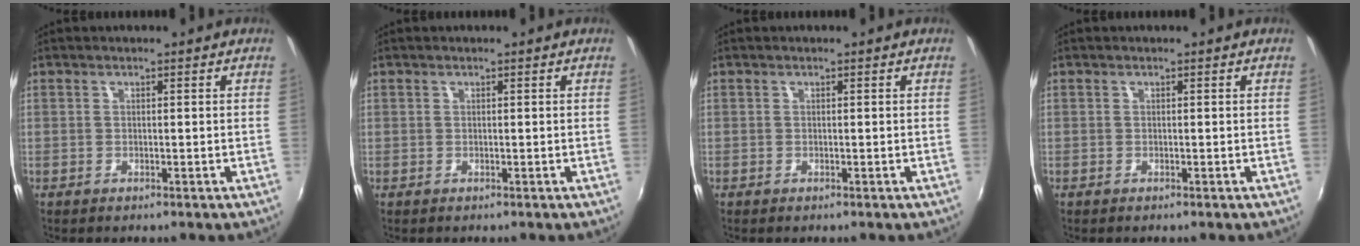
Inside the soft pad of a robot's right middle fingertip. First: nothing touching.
{"total": 0.5, "force": [0.0, 0.5, -0.1], "torque": [0.003, 0.001, -0.001]}
{"total": 0.0}
{"total": 0.0}